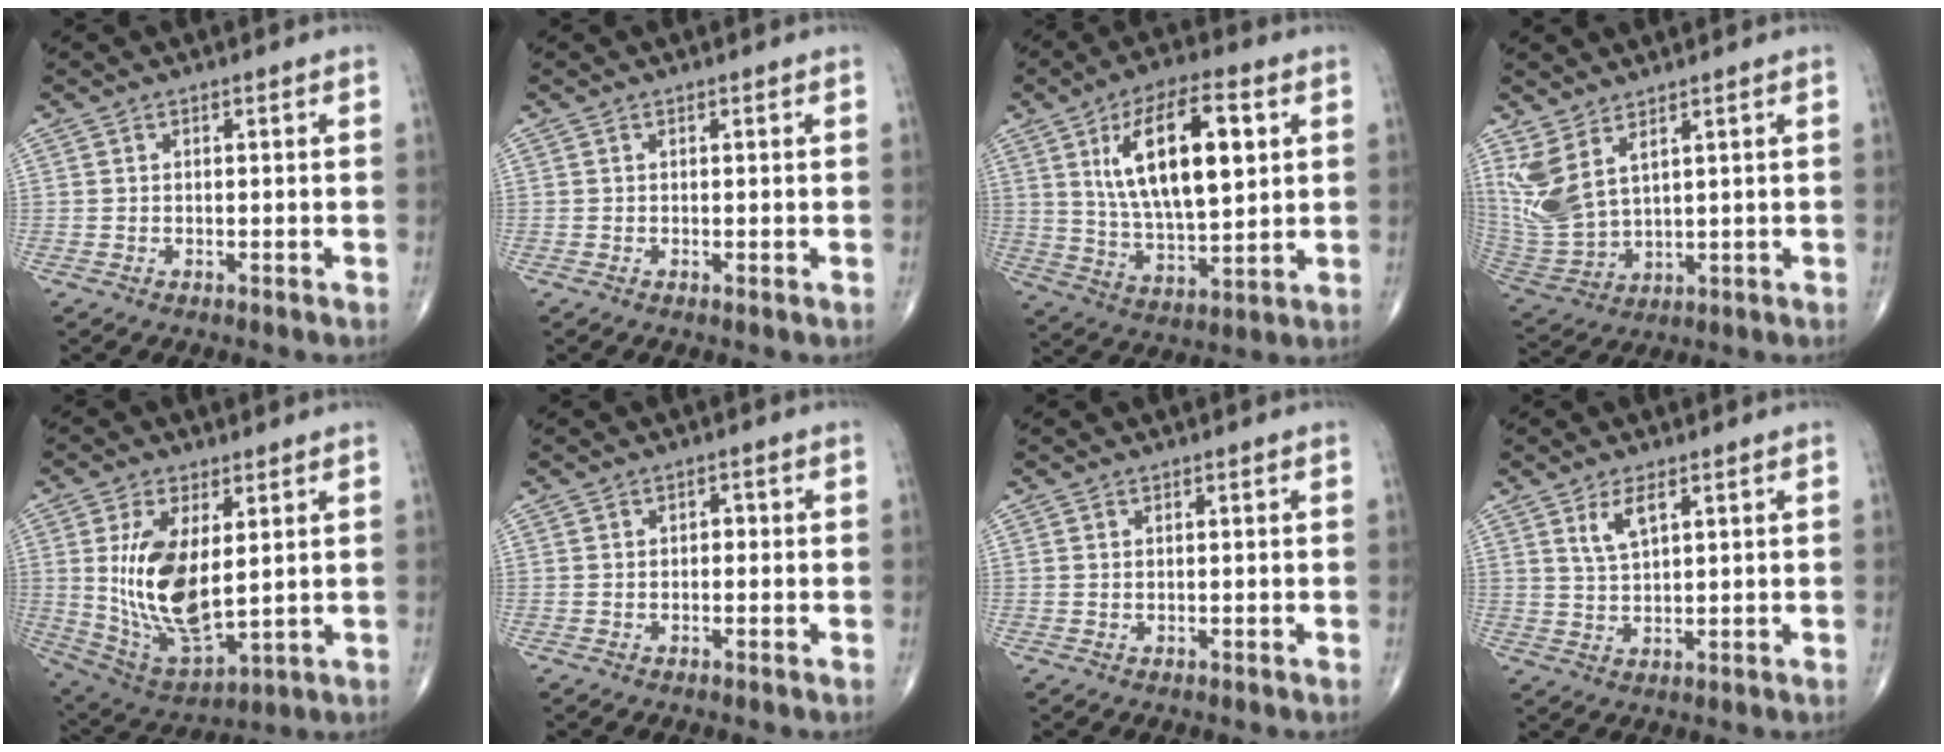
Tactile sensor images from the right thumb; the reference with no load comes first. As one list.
[{"total": 0.0}, {"total": 18.6, "force": [5.4, 7.7, 16.0], "torque": [-0.259, -0.013, 0.097]}, {"total": 9.8, "force": [5.0, 4.4, 7.3], "torque": [-0.164, -0.026, 0.121]}, {"total": 15.7, "force": [2.4, 7.5, 13.6], "torque": [-0.256, -0.023, 0.065]}, {"total": 1.1, "force": [0.0, 0.9, 0.7], "torque": [-0.003, 0.003, -0.005]}, {"total": 0.0}, {"total": 4.4, "force": [2.3, 1.5, 3.4], "torque": [-0.065, -0.011, 0.049]}]